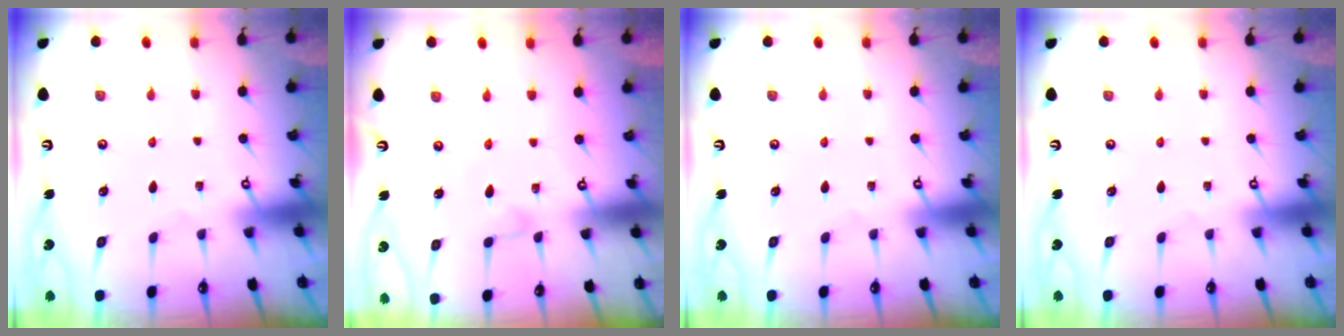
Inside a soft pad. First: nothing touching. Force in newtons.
{"total": 3.3, "press": 3.3, "slide": 0.3}
{"total": 0.0}
{"total": 0.0}